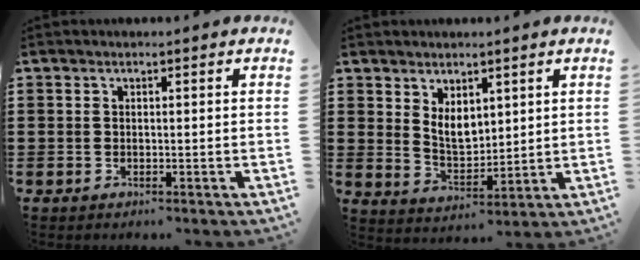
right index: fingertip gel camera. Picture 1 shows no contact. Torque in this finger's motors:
{"motor_torque": [0.21, 0.02, 0.17, 0.06]}